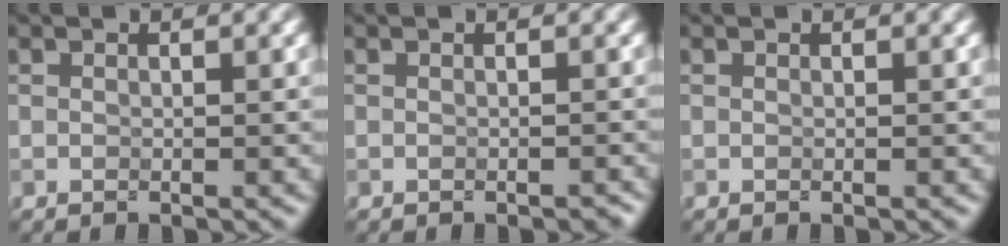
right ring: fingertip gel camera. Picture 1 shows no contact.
{"total": 0.6, "force": [-0.5, 0.1, 0.2], "torque": [-0.001, 0.001, -0.007]}
{"total": 0.0}